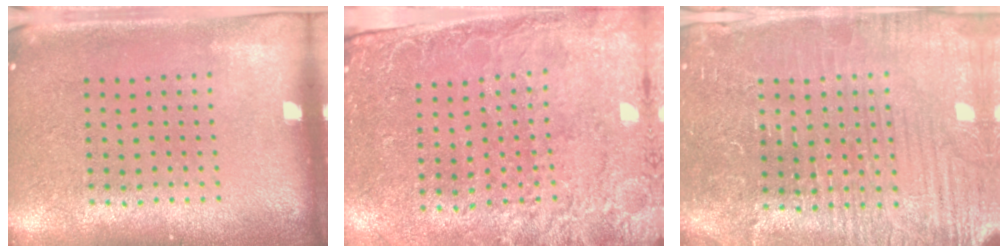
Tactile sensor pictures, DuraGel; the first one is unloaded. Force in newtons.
{"total": 2.6, "press": 2.2, "slide": 1.2}
{"total": 4.4, "press": 4.2, "slide": 1.2}